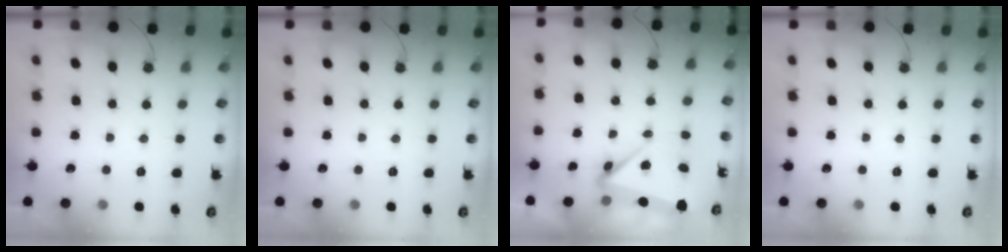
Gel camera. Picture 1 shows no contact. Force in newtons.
{"total": 0.0}
{"total": 6.2, "press": 6.2, "slide": 0.3}
{"total": 0.0}